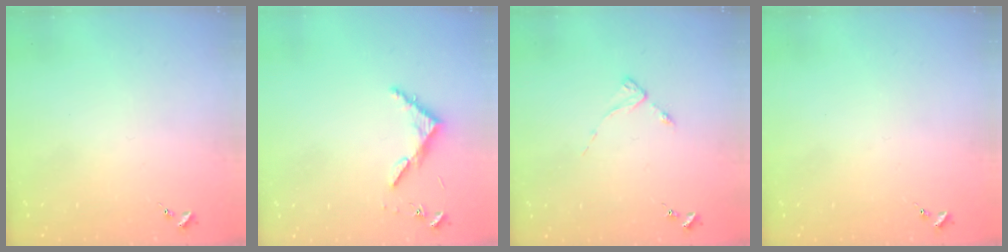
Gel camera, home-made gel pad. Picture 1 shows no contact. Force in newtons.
{"total": 4.0, "press": 4.0, "slide": 0.3}
{"total": 2.9, "press": 2.8, "slide": 0.4}
{"total": 0.0}